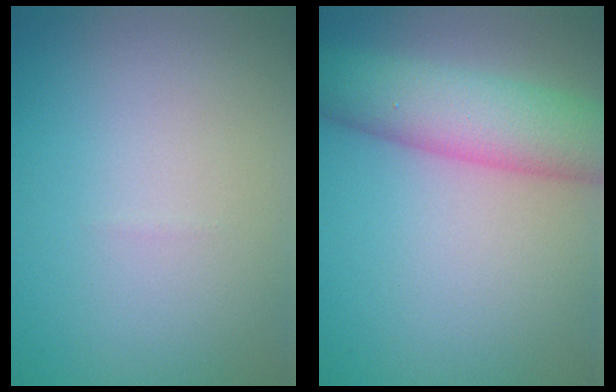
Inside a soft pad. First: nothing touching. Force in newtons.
{"total": 7.7, "press": 7.6, "slide": 0.3}